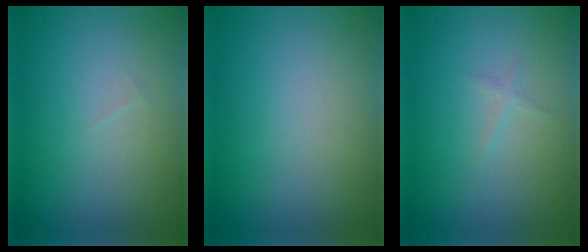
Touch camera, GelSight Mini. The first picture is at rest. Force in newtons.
{"total": 0.0}
{"total": 0.5, "press": 0.5, "slide": 0.0}